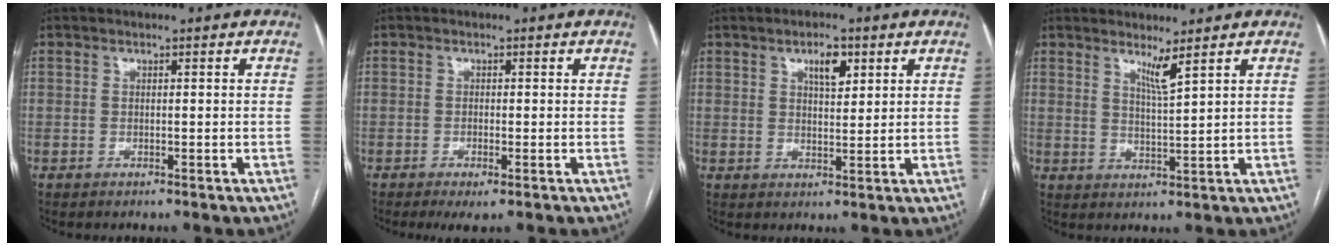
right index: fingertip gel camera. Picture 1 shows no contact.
{"total": 2.4, "force": [-1.2, 0.4, 2.1], "torque": [-0.034, -0.006, -0.016]}
{"total": 4.2, "force": [2.1, 1.6, 3.3], "torque": [-0.053, 0.001, 0.036]}
{"total": 3.1, "force": [2.2, -0.7, 2.0], "torque": [-0.038, -0.017, 0.044]}